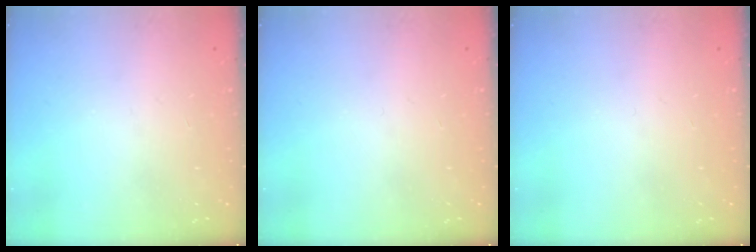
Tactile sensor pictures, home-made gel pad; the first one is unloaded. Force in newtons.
{"total": 0.0}
{"total": 0.0}